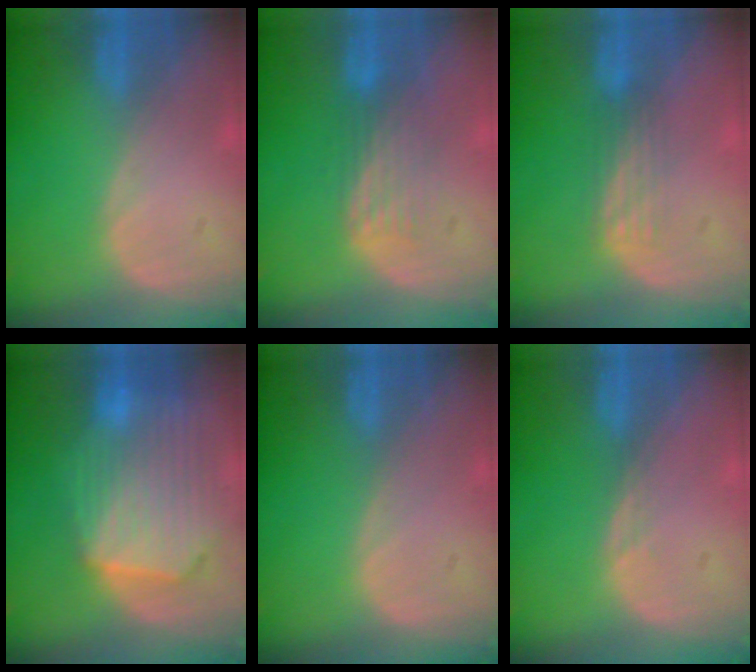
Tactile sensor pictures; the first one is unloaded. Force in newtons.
{"total": 4.3, "press": 3.6, "slide": 2.4}
{"total": 2.9, "press": 2.5, "slide": 1.5}
{"total": 10.7, "press": 9.3, "slide": 5.2}
{"total": 0.0}
{"total": 0.8, "press": 0.6, "slide": 0.6}